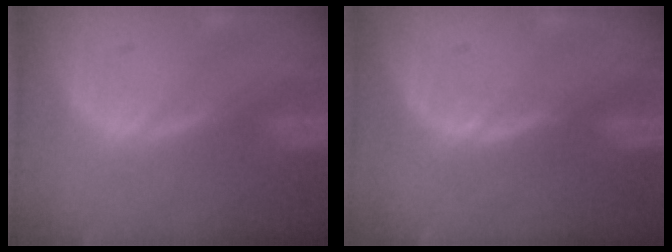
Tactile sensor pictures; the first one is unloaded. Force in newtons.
{"total": 0.7, "press": 0.7, "slide": 0.2}